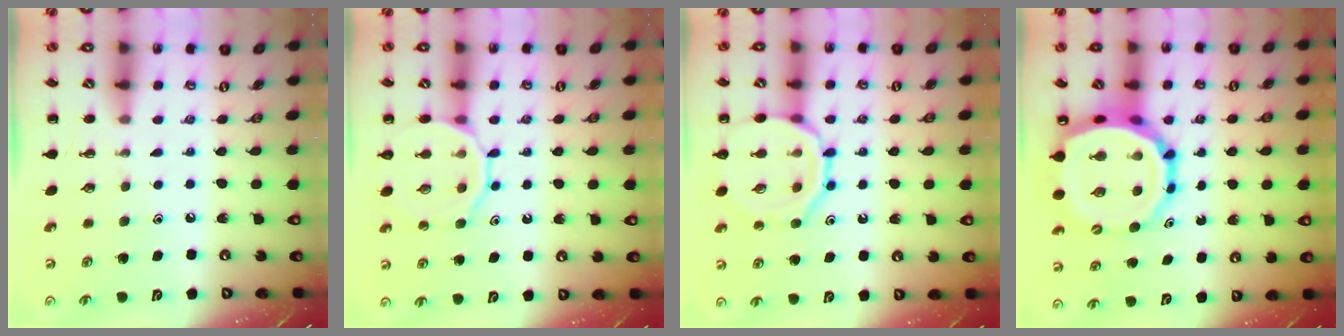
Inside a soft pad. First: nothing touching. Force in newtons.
{"total": 12.1, "press": 12.0, "slide": 1.3}
{"total": 12.8, "press": 12.8, "slide": 0.8}
{"total": 13.1, "press": 12.6, "slide": 3.5}